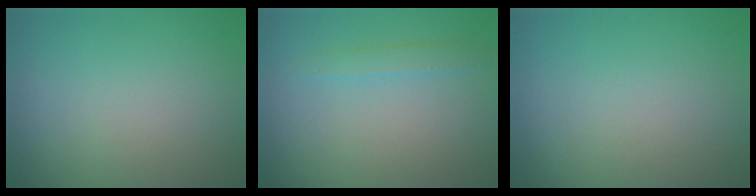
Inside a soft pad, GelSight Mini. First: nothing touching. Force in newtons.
{"total": 1.3, "press": 1.3, "slide": 0.2}
{"total": 0.0}